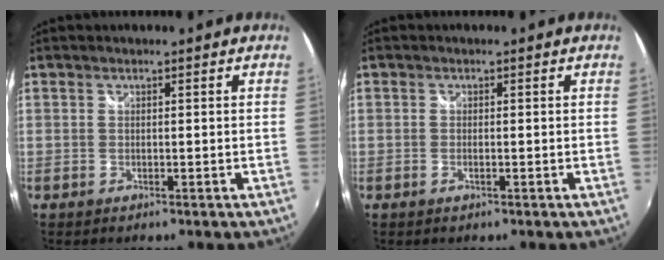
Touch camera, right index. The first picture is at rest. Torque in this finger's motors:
{"motor_torque": [-0.40, 0.29, -0.04, -0.01]}